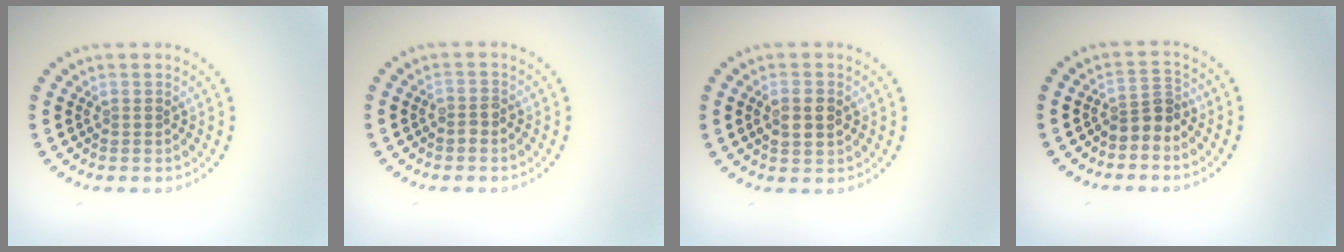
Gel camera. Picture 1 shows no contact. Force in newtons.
{"total": 0.9, "press": 0.7, "slide": 0.5}
{"total": 2.4, "press": 2.4, "slide": 0.2}
{"total": 2.4, "press": 1.8, "slide": 1.6}